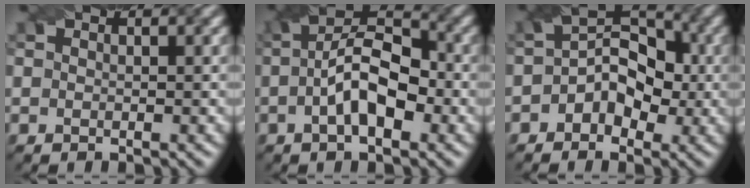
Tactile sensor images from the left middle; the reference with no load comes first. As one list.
[{"total": 6.7, "force": [-1.1, 3.2, 5.9], "torque": [-0.103, 0.011, -0.024]}, {"total": 5.0, "force": [-0.9, 3.6, 3.4], "torque": [-0.031, 0.012, -0.023]}]